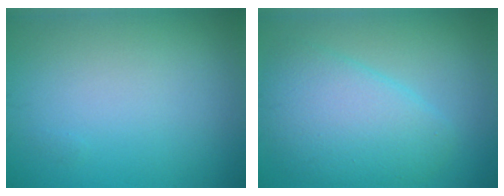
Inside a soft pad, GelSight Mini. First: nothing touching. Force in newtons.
{"total": 5.8, "press": 5.8, "slide": 0.1}